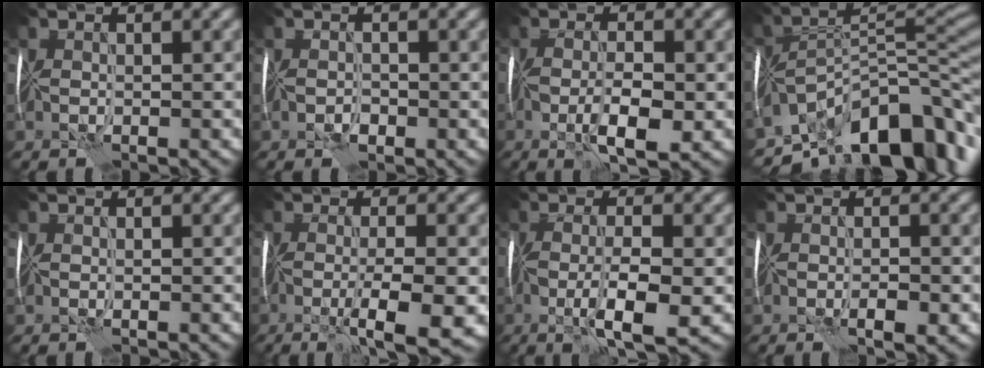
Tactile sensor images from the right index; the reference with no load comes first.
{"total": 0.7, "force": [-0.5, 0.3, 0.3], "torque": [-0.008, 0.005, -0.014]}
{"total": 4.2, "force": [-1.3, 1.2, 3.8], "torque": [-0.071, -0.001, -0.026]}
{"total": 12.7, "force": [-9.1, 4.6, 7.7], "torque": [-0.112, 0.020, -0.155]}
{"total": 0.0}
{"total": 6.4, "force": [-2.4, 0.9, 5.9], "torque": [-0.092, -0.008, -0.040]}
{"total": 5.3, "force": [-1.5, 0.9, 5.0], "torque": [-0.094, 0.000, -0.031]}
{"total": 1.3, "force": [-0.4, 0.1, 1.3], "torque": [-0.025, -0.001, -0.008]}